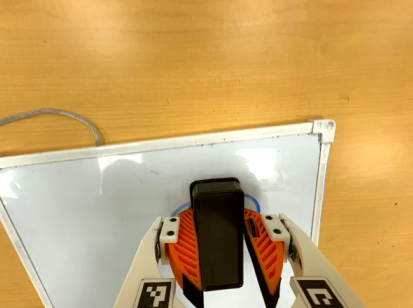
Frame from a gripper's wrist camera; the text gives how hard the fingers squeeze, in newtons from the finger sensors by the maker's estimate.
{"total": 13.8, "left": 14.6, "right": 13.1}